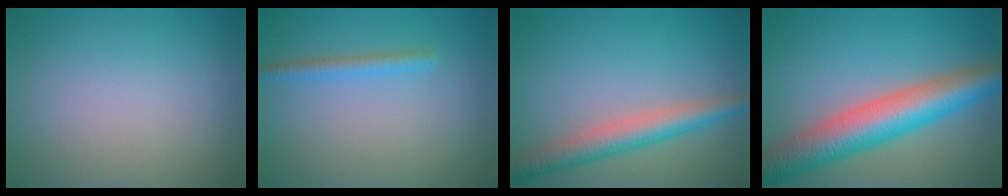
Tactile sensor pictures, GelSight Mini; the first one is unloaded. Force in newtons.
{"total": 1.6, "press": 1.6, "slide": 0.0}
{"total": 4.2, "press": 4.2, "slide": 0.0}
{"total": 8.4, "press": 8.4, "slide": 0.3}